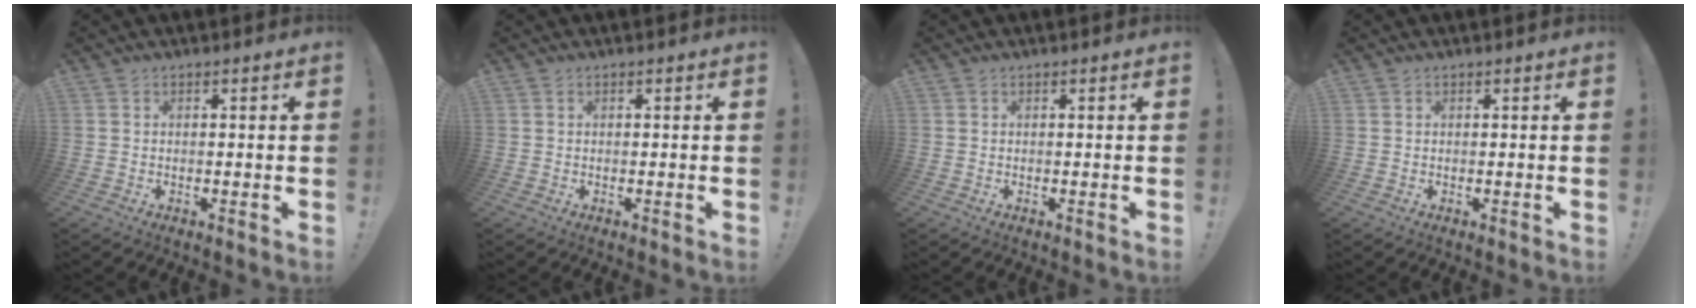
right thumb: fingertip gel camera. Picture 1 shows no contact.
{"total": 0.0}
{"total": 0.0}
{"total": 0.0}